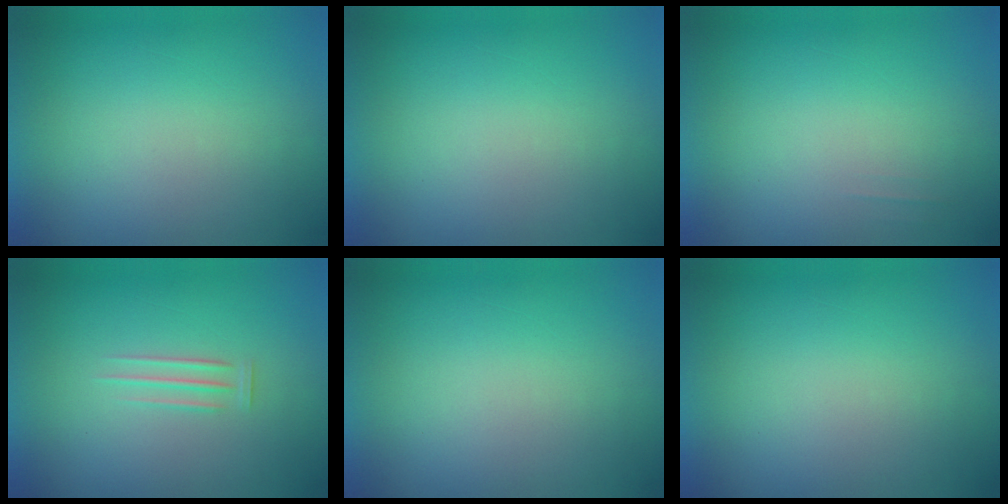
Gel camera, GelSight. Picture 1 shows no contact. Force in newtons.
{"total": 1.1}
{"total": 2.1}
{"total": 1.9}
{"total": 1.0}
{"total": 0.0}